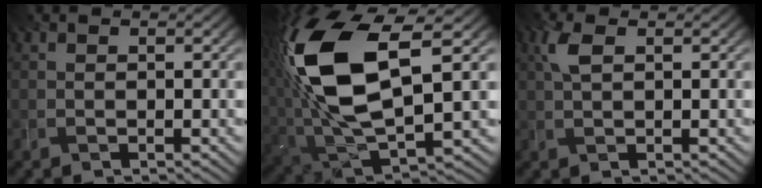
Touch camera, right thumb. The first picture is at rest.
{"total": 17.1, "force": [3.7, 8.3, 14.5], "torque": [-0.334, 0.008, 0.071]}
{"total": 2.7, "force": [1.0, 1.1, 2.3], "torque": [-0.059, 0.007, 0.020]}